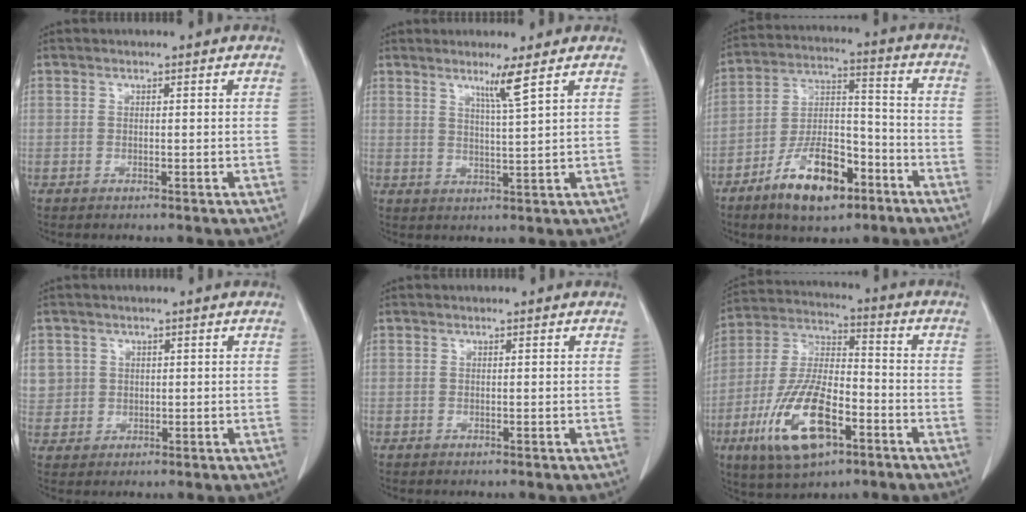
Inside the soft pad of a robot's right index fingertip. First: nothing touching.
{"total": 3.8, "force": [2.3, -1.2, 2.7], "torque": [-0.050, -0.013, 0.045]}
{"total": 13.3, "force": [-7.8, 5.4, 9.3], "torque": [-0.174, 0.007, -0.135]}
{"total": 4.8, "force": [1.5, 4.6, 0.5], "torque": [-0.005, 0.007, 0.036]}
{"total": 0.0}
{"total": 15.7, "force": [-6.8, 5.6, 13.0], "torque": [-0.274, -0.005, -0.118]}